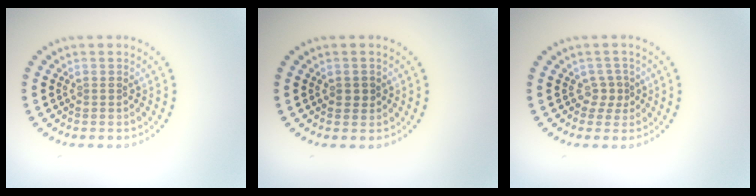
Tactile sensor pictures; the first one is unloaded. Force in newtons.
{"total": 1.2, "press": 1.2, "slide": 0.1}
{"total": 1.4, "press": 0.9, "slide": 1.0}